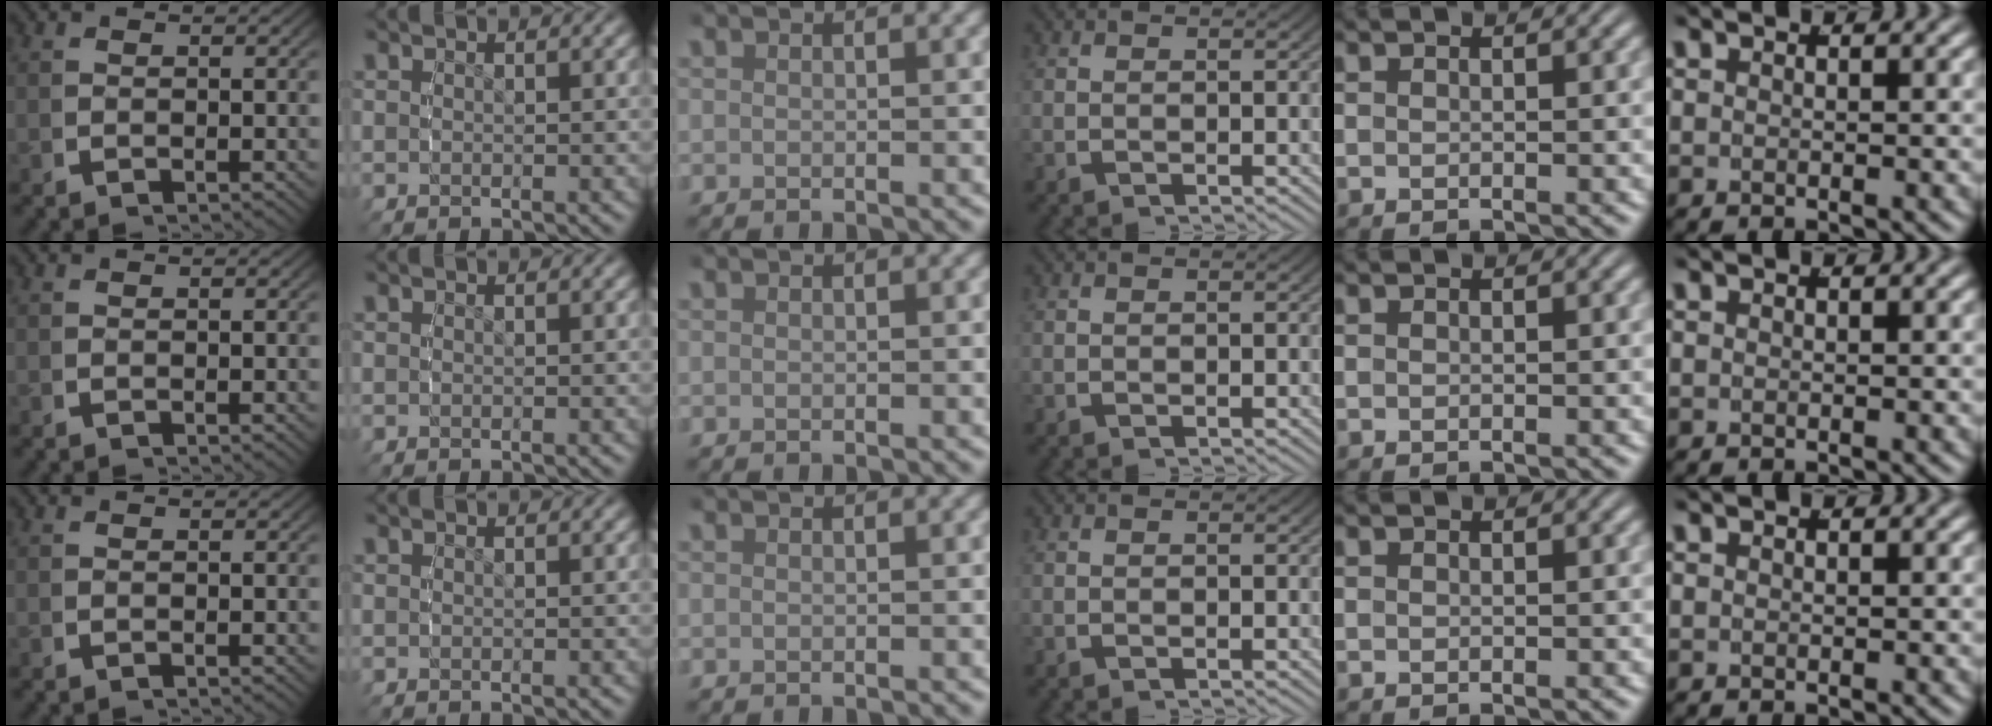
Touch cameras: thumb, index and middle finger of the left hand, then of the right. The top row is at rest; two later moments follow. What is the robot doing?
{"motion": "reach", "object": "glasses case"}